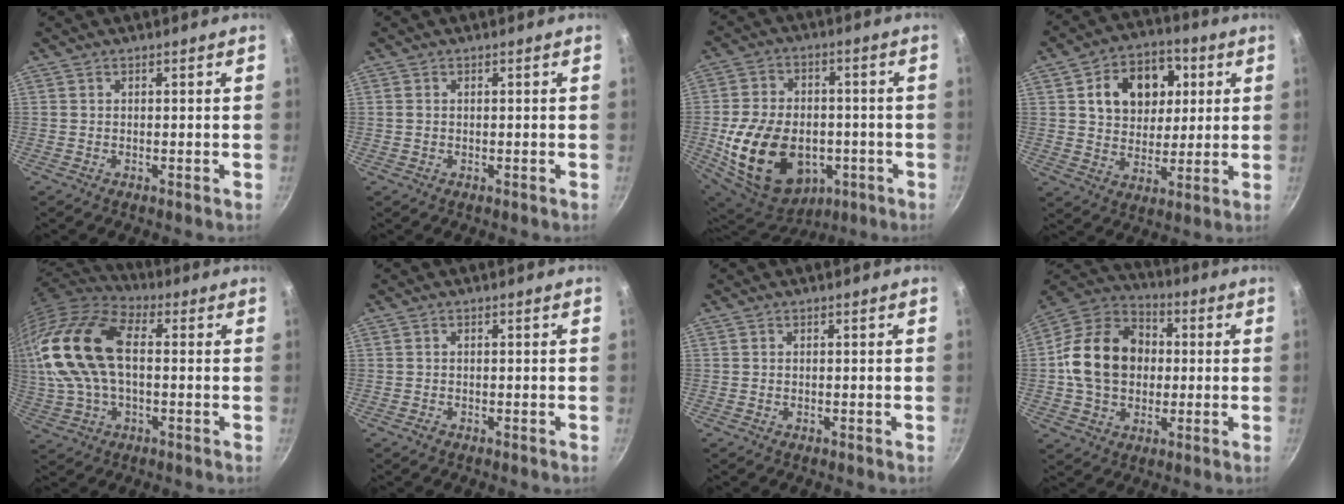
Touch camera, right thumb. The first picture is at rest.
{"total": 0.8, "force": [0.1, 0.7, 0.4], "torque": [-0.007, 0.003, 0.001]}
{"total": 22.1, "force": [-4.7, 15.6, 14.9], "torque": [-0.259, 0.022, -0.058]}
{"total": 14.8, "force": [3.9, 11.2, 8.8], "torque": [-0.096, 0.002, 0.058]}
{"total": 20.8, "force": [1.8, 11.8, 17.0], "torque": [-0.345, 0.028, 0.025]}
{"total": 0.7, "force": [-0.4, 0.5, 0.3], "torque": [-0.005, 0.002, -0.007]}
{"total": 0.0}
{"total": 17.7, "force": [0.6, 13.8, 11.0], "torque": [-0.163, 0.030, -0.003]}